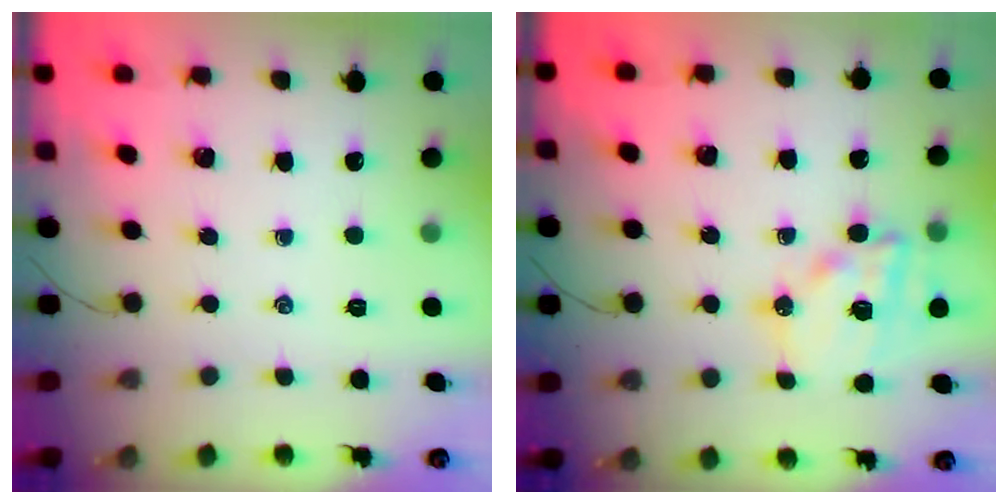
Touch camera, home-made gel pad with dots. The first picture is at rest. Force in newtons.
{"total": 13.8, "press": 13.5, "slide": 3.1}